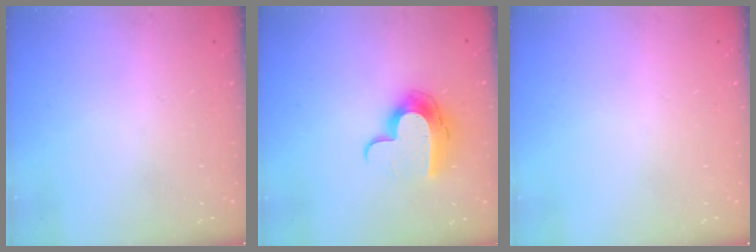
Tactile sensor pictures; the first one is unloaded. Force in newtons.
{"total": 12.2, "press": 12.2, "slide": 0.3}
{"total": 0.0}